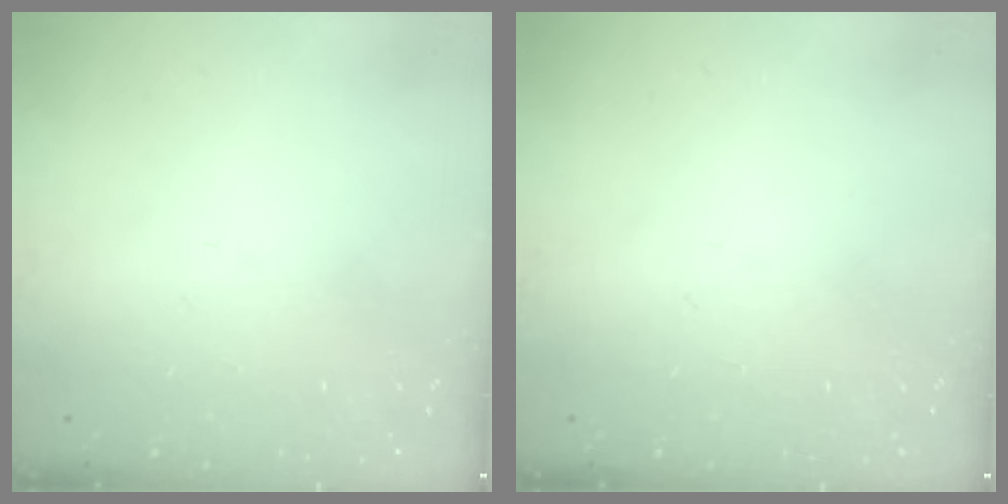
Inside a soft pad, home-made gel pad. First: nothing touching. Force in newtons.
{"total": 0.0}